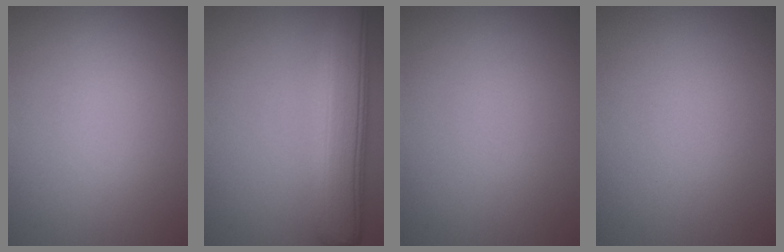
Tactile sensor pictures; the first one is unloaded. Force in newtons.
{"total": 6.9, "press": 6.9, "slide": 0.5}
{"total": 0.0}
{"total": 0.0}